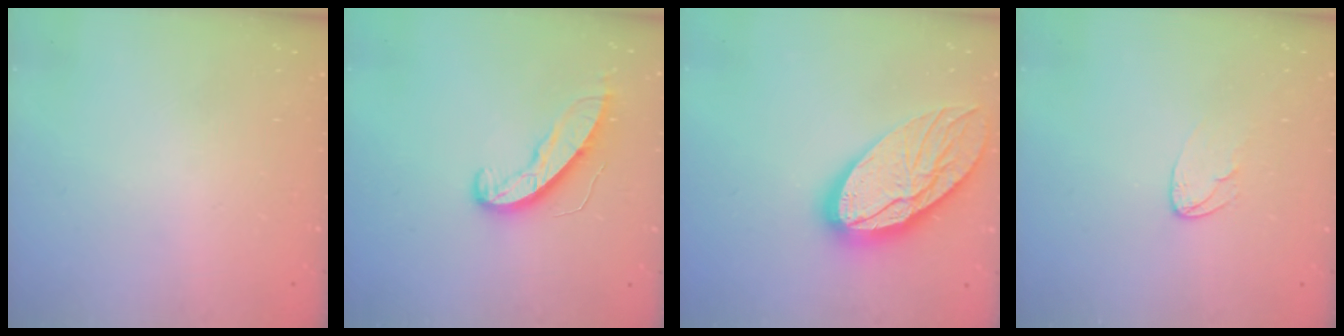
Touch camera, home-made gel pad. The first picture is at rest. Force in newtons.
{"total": 9.2, "press": 9.2, "slide": 0.5}
{"total": 23.7, "press": 23.6, "slide": 2.1}
{"total": 4.5, "press": 4.5, "slide": 0.4}